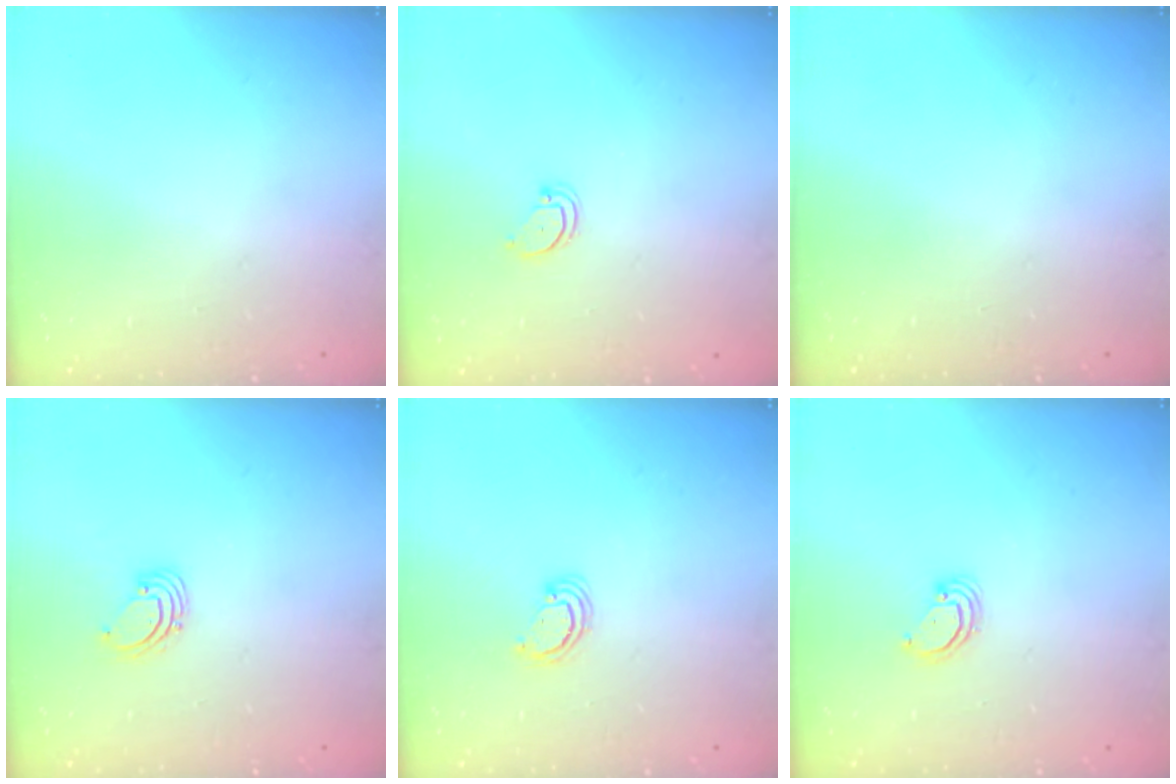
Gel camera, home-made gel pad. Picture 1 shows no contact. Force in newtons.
{"total": 3.0, "press": 3.0, "slide": 0.3}
{"total": 0.0}
{"total": 1.6, "press": 1.6, "slide": 0.1}
{"total": 2.6, "press": 2.5, "slide": 0.3}
{"total": 3.1, "press": 3.1, "slide": 0.2}